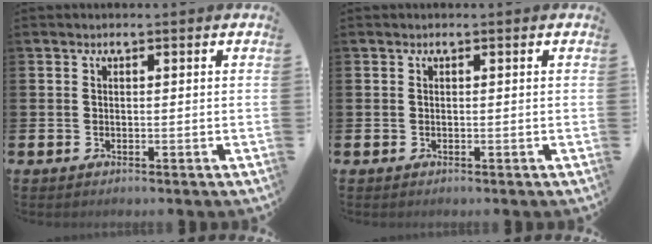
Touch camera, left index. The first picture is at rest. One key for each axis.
{"total": 0.0}